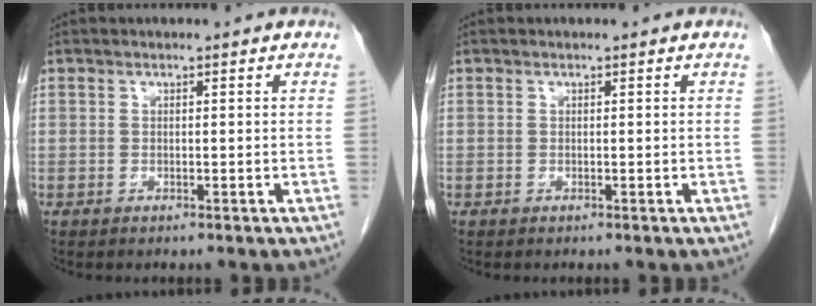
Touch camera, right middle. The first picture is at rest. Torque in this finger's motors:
{"motor_torque": [0.17, 0.05, -0.04, 0.00]}